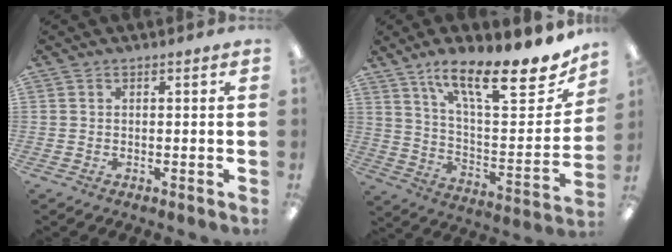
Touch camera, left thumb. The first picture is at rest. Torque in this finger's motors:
{"motor_torque": [0.99, 0.91, 1.33, -1.44, 0.35]}